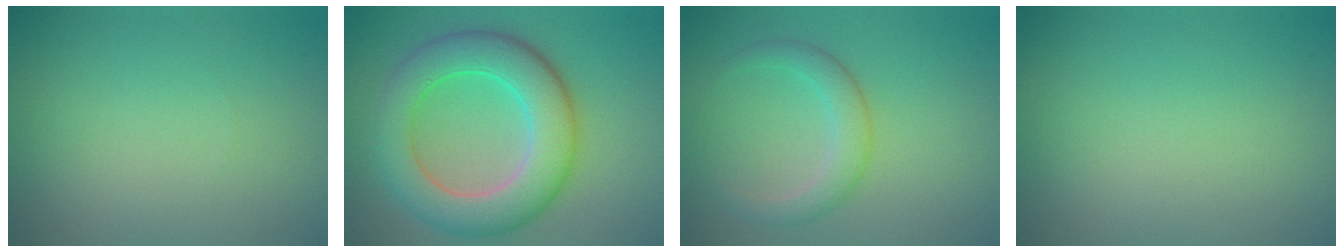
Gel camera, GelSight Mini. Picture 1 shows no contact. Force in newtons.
{"total": 8.6, "press": 8.5, "slide": 0.5}
{"total": 2.7, "press": 2.7, "slide": 0.2}
{"total": 0.0}